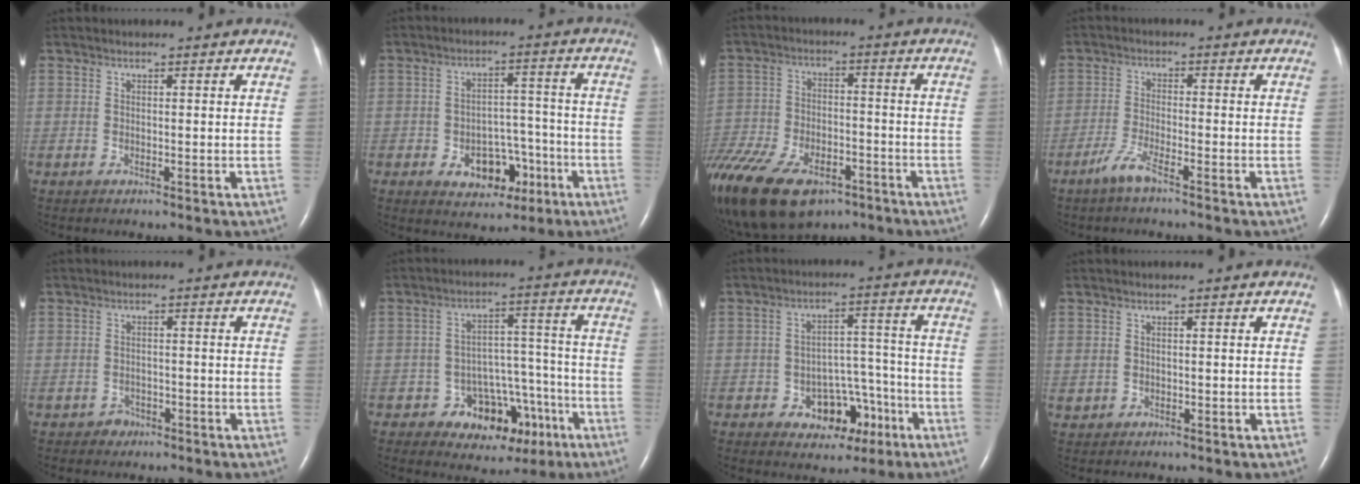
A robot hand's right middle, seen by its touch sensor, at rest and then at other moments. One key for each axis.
{"total": 7.7, "fx": -3.3, "fy": 5.1, "fz": 4.7, "tx": -0.066, "ty": 0.022, "tz": -0.039}
{"total": 21.8, "fx": -13.9, "fy": 11.1, "fz": 12.5, "tx": -0.312, "ty": -0.026, "tz": -0.234}
{"total": 3.6, "fx": -2.7, "fy": 0.1, "fz": 2.4, "tx": -0.059, "ty": -0.007, "tz": -0.058}
{"total": 1.7, "fx": -1.1, "fy": 1.2, "fz": 0.0, "tx": -0.001, "ty": 0.006, "tz": -0.018}
{"total": 9.6, "fx": -4.9, "fy": 7.2, "fz": 4.1, "tx": -0.030, "ty": 0.045, "tz": -0.058}
{"total": 8.1, "fx": -3.8, "fy": 5.6, "fz": 4.5, "tx": -0.053, "ty": 0.033, "tz": -0.045}
{"total": 0.8, "fx": 0.0, "fy": 0.8, "fz": 0.1, "tx": 0.004, "ty": 0.003, "tz": 0.002}